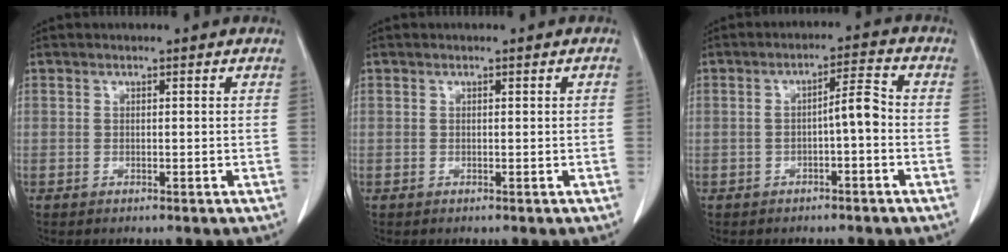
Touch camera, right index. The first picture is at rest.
{"total": 0.0}
{"total": 4.4, "force": [-0.9, 0.7, 4.2], "torque": [-0.066, 0.019, -0.009]}